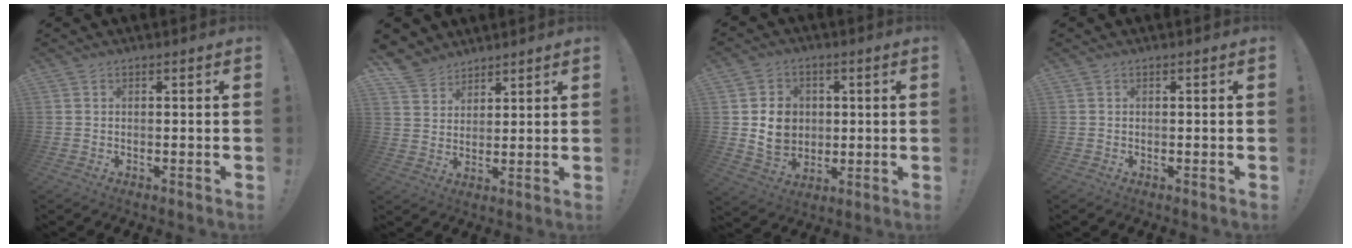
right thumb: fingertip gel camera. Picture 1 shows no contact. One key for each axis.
{"total": 6.8, "fx": 5.4, "fy": 4.0, "fz": 0.7, "tx": -0.014, "ty": -0.045, "tz": 0.108}
{"total": 10.5, "fx": 1.0, "fy": 9.3, "fz": 4.9, "tx": -0.074, "ty": 0.000, "tz": 0.026}
{"total": 0.0}